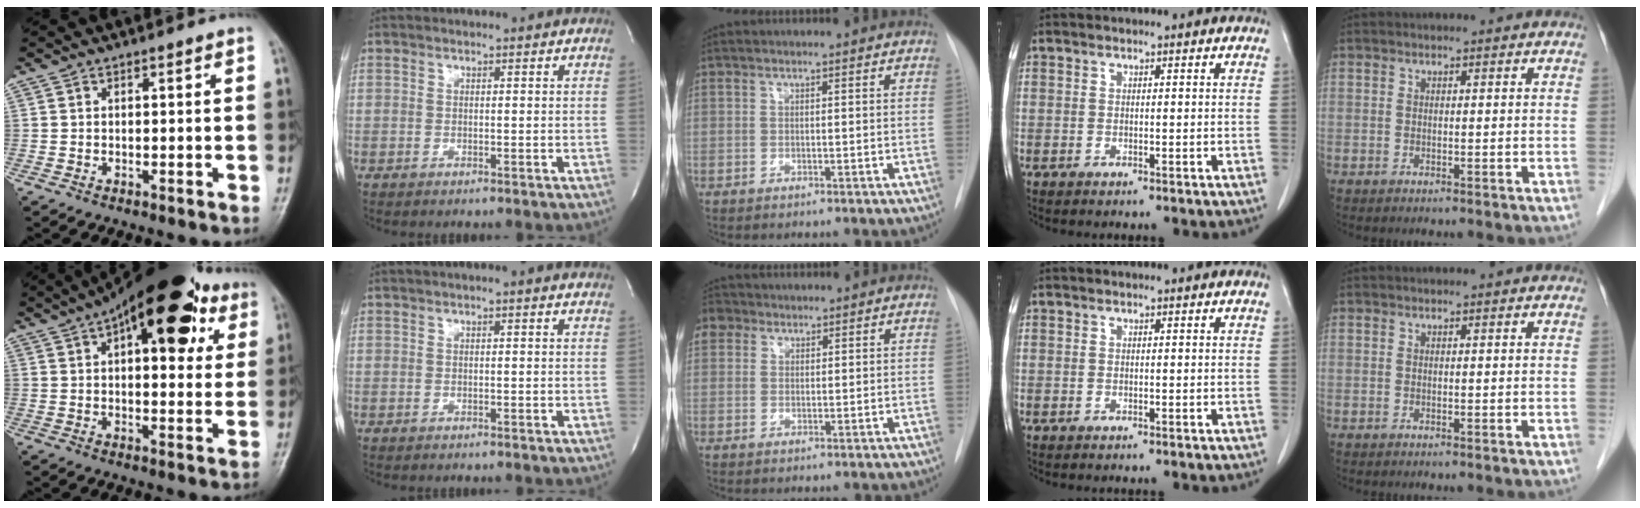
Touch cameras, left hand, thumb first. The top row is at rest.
{"thumb": {"total": 22.0, "force": [9.5, 10.0, 17.2], "torque": [-0.221, 0.008, 0.133]}, "index": {"total": 1.2, "force": [0.4, 0.2, 1.1], "torque": [-0.021, 0.008, -0.001]}, "middle": {"total": 3.2, "force": [1.6, 2.6, 0.8], "torque": [-0.014, 0.013, 0.028]}}